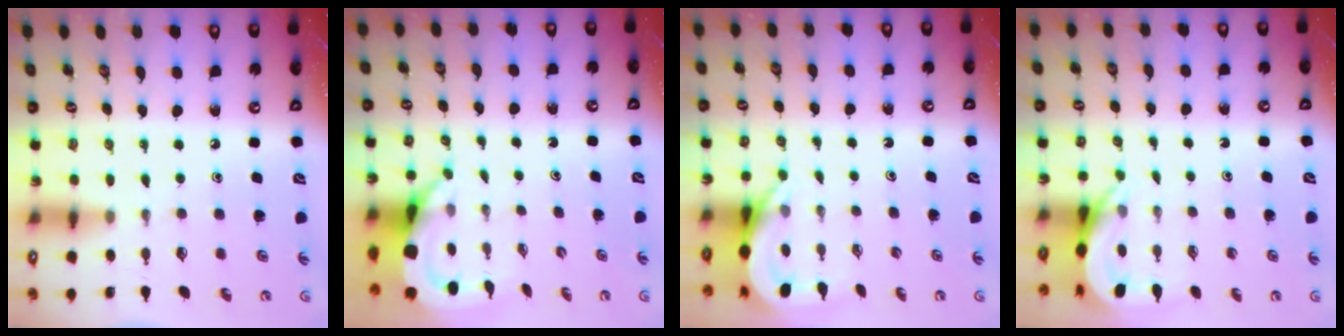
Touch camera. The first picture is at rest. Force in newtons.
{"total": 4.8, "press": 4.8, "slide": 0.5}
{"total": 5.0, "press": 5.0, "slide": 0.3}
{"total": 4.3, "press": 4.3, "slide": 0.2}